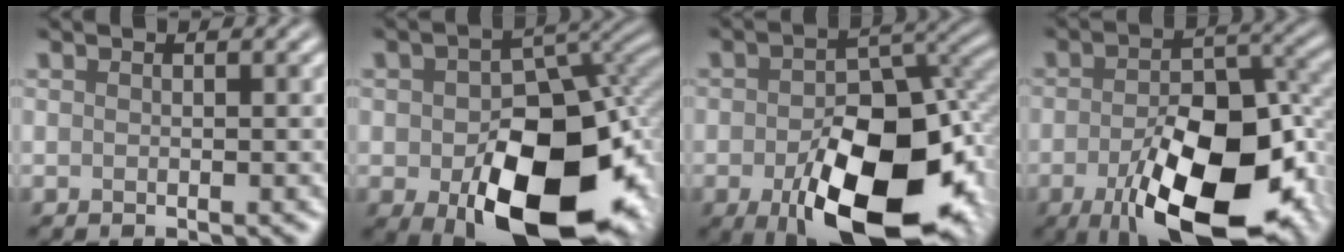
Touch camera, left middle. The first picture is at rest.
{"total": 15.1, "force": [-4.5, 9.0, 11.2], "torque": [-0.155, -0.032, -0.051]}
{"total": 13.8, "force": [-5.4, 7.6, 10.3], "torque": [-0.166, -0.024, -0.070]}
{"total": 13.0, "force": [-5.6, 6.0, 10.1], "torque": [-0.173, -0.017, -0.079]}